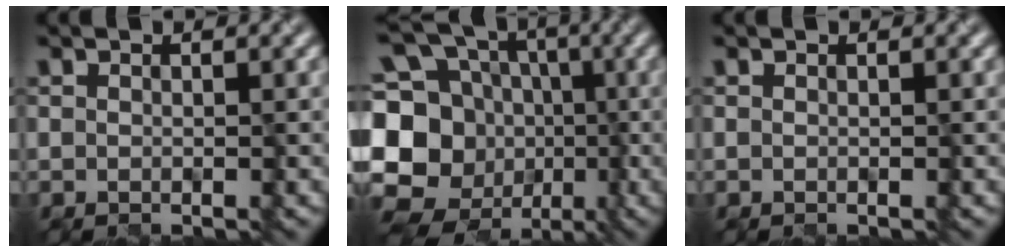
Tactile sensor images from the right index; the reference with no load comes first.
{"total": 17.8, "force": [-3.5, 15.3, 8.5], "torque": [-0.212, 0.019, -0.085]}
{"total": 0.0}